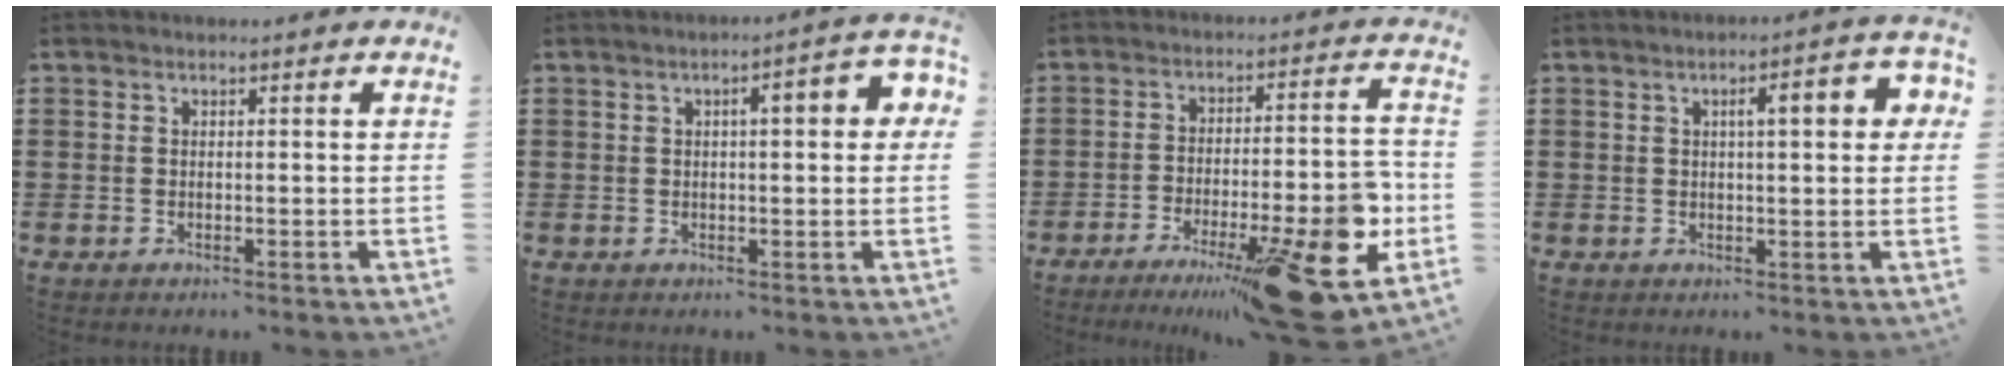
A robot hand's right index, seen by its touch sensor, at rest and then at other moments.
{"total": 4.5, "force": [0.8, 0.9, 4.4], "torque": [-0.066, 0.002, 0.006]}
{"total": 17.0, "force": [-8.7, 3.8, 14.1], "torque": [-0.177, 0.012, -0.134]}
{"total": 5.1, "force": [1.2, 1.1, 4.9], "torque": [-0.070, -0.001, 0.011]}